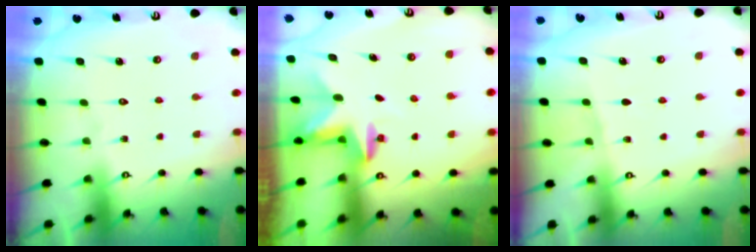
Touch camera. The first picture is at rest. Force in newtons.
{"total": 2.5, "press": 2.5, "slide": 0.4}
{"total": 3.0, "press": 2.9, "slide": 0.4}